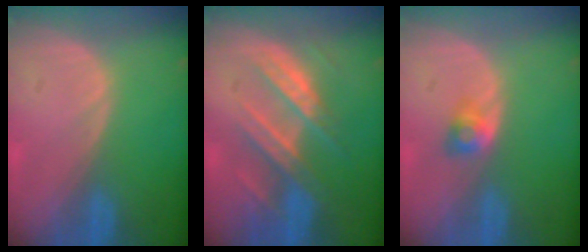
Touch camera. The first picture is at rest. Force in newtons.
{"total": 8.4, "press": 7.7, "slide": 3.5}
{"total": 2.6, "press": 2.3, "slide": 1.2}